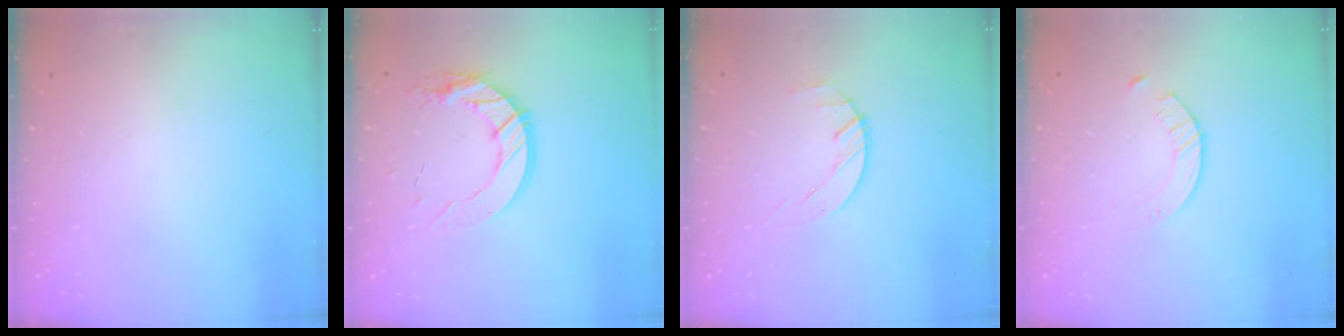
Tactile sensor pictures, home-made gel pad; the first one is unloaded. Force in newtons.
{"total": 12.9, "press": 12.9, "slide": 0.8}
{"total": 1.4, "press": 1.4, "slide": 0.2}
{"total": 3.5, "press": 3.5, "slide": 0.4}